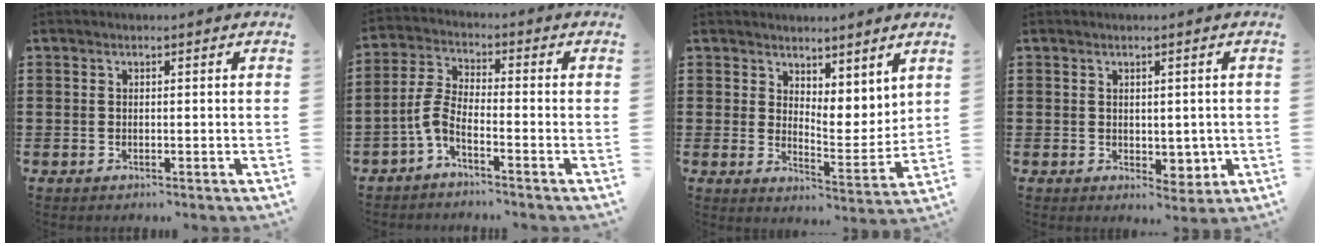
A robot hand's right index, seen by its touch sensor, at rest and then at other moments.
{"total": 4.4, "force": [-2.8, 1.0, 3.3], "torque": [-0.098, -0.013, -0.063]}
{"total": 5.6, "force": [4.8, 2.7, 0.9], "torque": [-0.022, -0.025, 0.090]}
{"total": 2.8, "force": [0.7, 2.0, 1.8], "torque": [-0.029, 0.001, 0.013]}